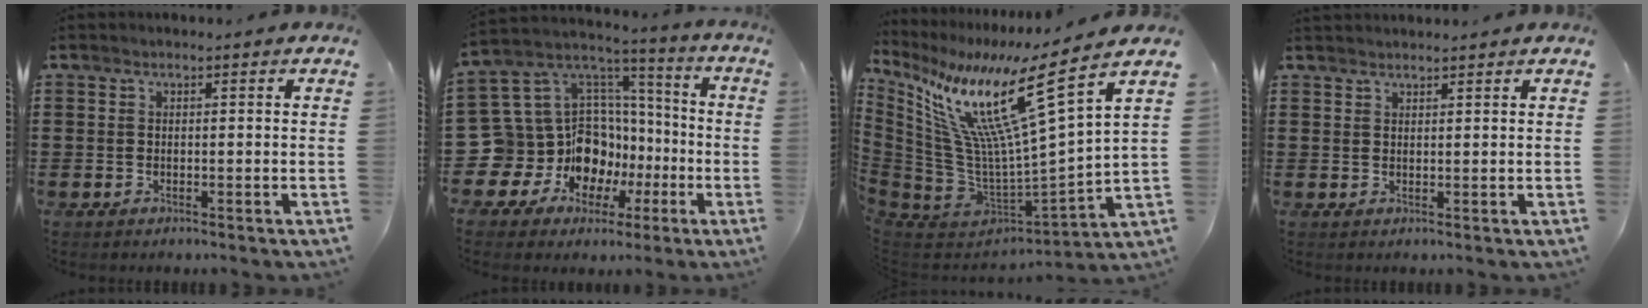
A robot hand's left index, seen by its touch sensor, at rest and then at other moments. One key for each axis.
{"total": 13.8, "fx": -4.3, "fy": 12.3, "fz": 4.4, "tx": -0.129, "ty": -0.025, "tz": -0.044}
{"total": 16.3, "fx": 9.8, "fy": 2.0, "fz": 12.9, "tx": -0.268, "ty": -0.072, "tz": 0.152}
{"total": 1.3, "fx": 1.3, "fy": 0.0, "fz": 0.1, "tx": -0.004, "ty": -0.001, "tz": 0.026}